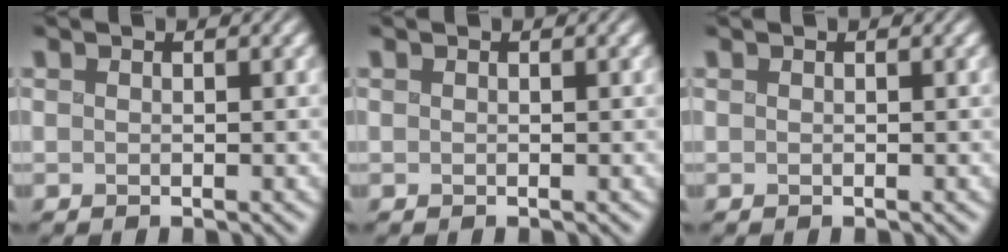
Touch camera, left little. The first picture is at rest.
{"total": 0.0}
{"total": 0.0}